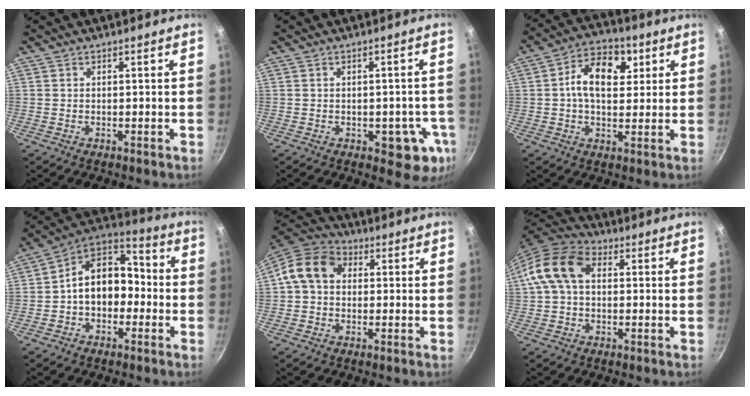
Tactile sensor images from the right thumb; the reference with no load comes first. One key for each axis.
{"total": 7.2, "fx": -2.8, "fy": 3.5, "fz": 5.6, "tx": -0.043, "ty": 0.011, "tz": -0.027}
{"total": 11.6, "fx": 2.7, "fy": 7.4, "fz": 8.5, "tx": -0.115, "ty": 0.008, "tz": 0.037}
{"total": 14.0, "fx": -1.4, "fy": 9.8, "fz": 10.0, "tx": -0.120, "ty": 0.049, "tz": -0.039}
{"total": 11.2, "fx": 1.7, "fy": 8.7, "fz": 6.9, "tx": -0.121, "ty": 0.030, "tz": 0.019}
{"total": 12.3, "fx": 2.3, "fy": 8.4, "fz": 8.7, "tx": -0.168, "ty": 0.035, "tz": 0.032}